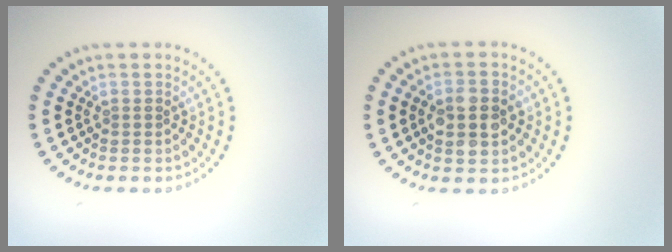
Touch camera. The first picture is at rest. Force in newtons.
{"total": 4.0, "press": 4.0, "slide": 0.1}